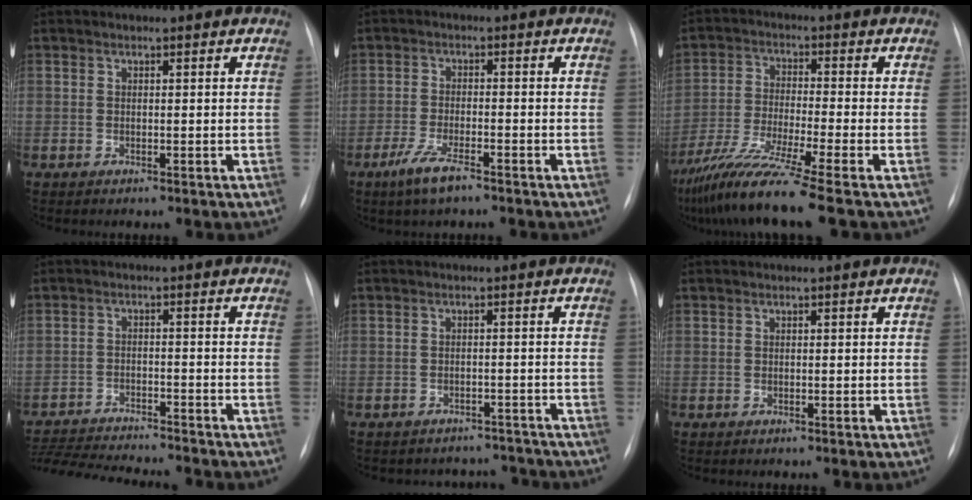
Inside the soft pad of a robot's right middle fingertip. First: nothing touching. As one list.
[{"total": 4.9, "force": [-3.4, 0.7, 3.5], "torque": [-0.084, -0.012, -0.061]}, {"total": 11.9, "force": [-9.0, -2.2, 7.5], "torque": [-0.143, -0.049, -0.157]}, {"total": 14.4, "force": [-13.5, 0.7, 5.1], "torque": [-0.091, -0.013, -0.203]}, {"total": 6.5, "force": [-6.1, 2.4, -0.4], "torque": [0.008, 0.018, -0.065]}, {"total": 0.0}]